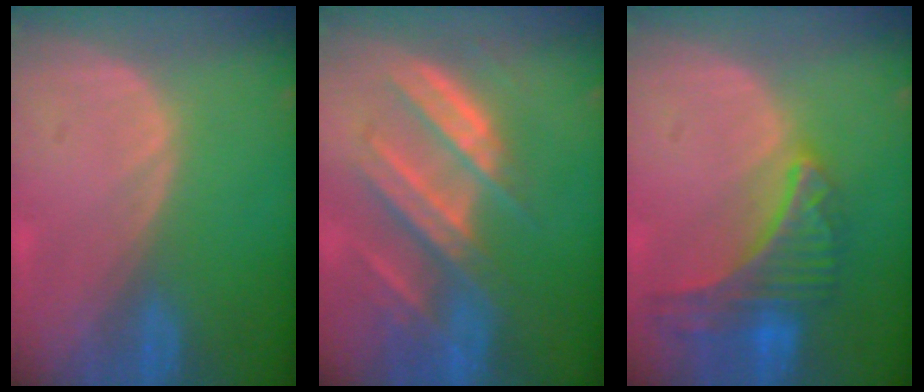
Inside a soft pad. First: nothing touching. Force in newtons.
{"total": 9.0, "press": 8.2, "slide": 3.6}
{"total": 9.2, "press": 8.1, "slide": 4.4}